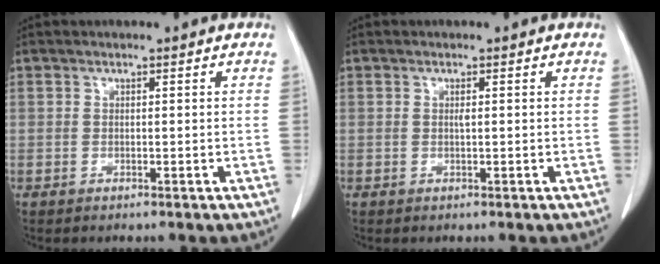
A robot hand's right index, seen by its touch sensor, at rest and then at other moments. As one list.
[{"total": 0.6, "force": [0.1, 0.0, 0.6], "torque": [-0.013, -0.001, 0.001]}]